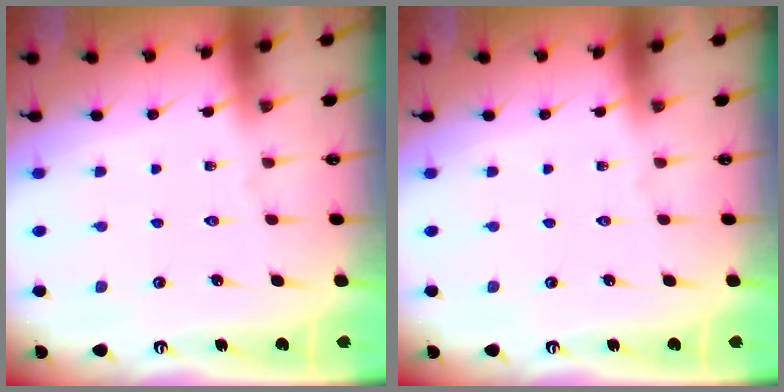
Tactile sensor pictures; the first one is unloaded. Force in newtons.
{"total": 0.0}